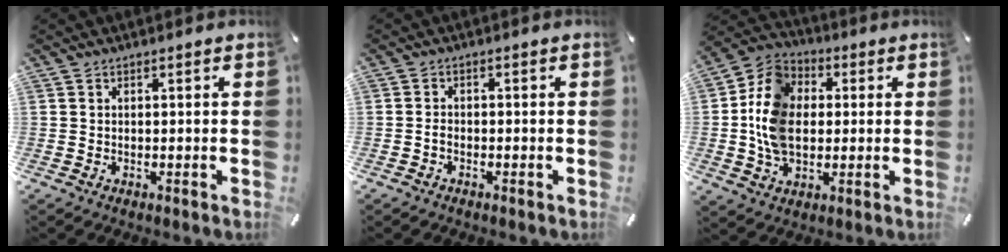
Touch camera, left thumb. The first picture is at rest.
{"total": 1.2, "force": [-0.7, 0.8, 0.6], "torque": [-0.013, 0.004, -0.015]}
{"total": 12.9, "force": [-0.3, 10.2, 7.9], "torque": [-0.186, 0.019, -0.009]}